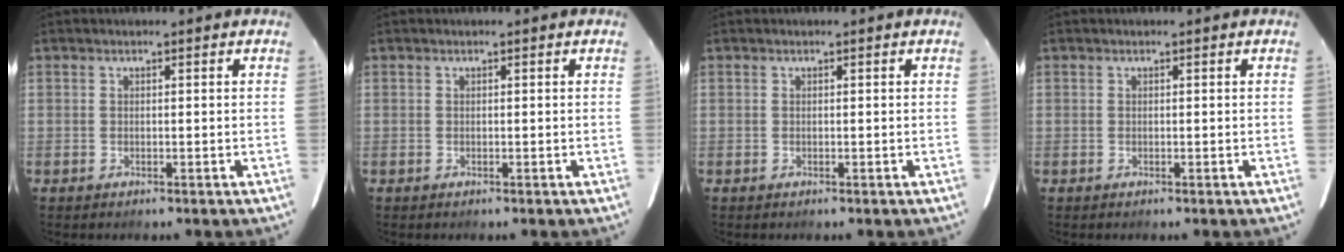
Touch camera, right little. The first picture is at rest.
{"total": 0.0}
{"total": 0.0}
{"total": 0.0}